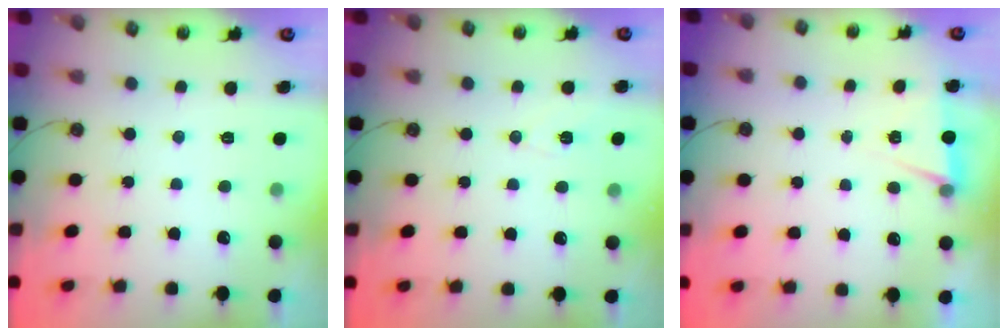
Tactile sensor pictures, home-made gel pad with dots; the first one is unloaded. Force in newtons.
{"total": 4.9, "press": 4.2, "slide": 2.4}
{"total": 5.2, "press": 2.7, "slide": 4.5}